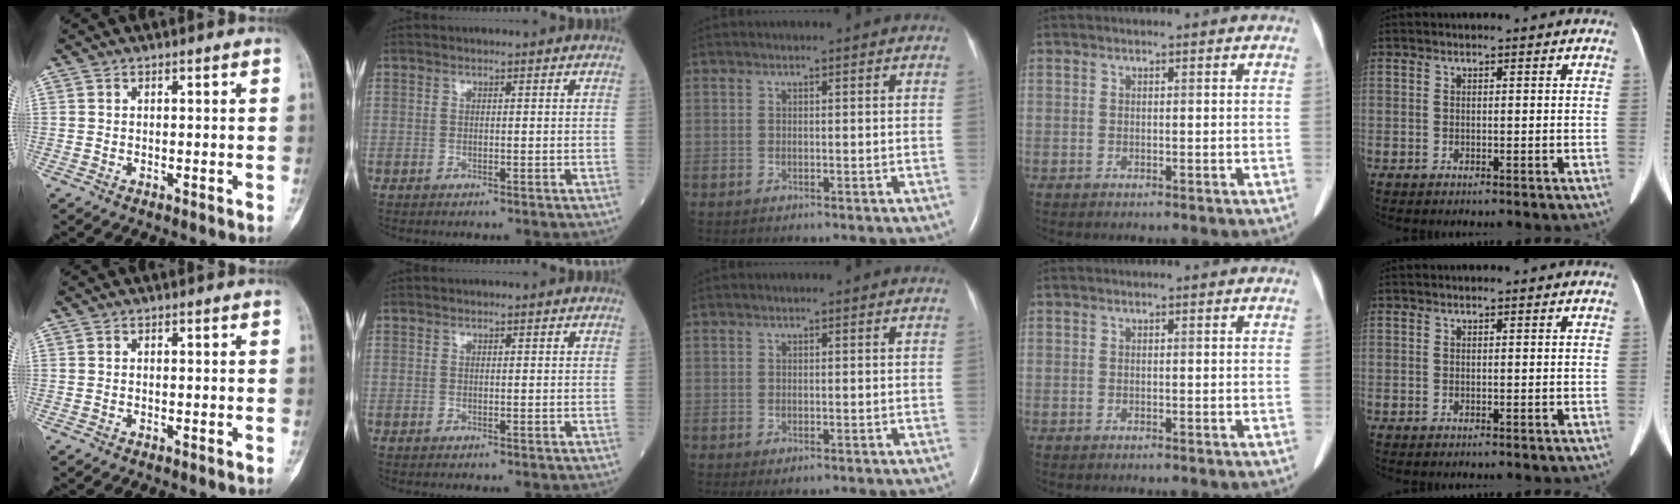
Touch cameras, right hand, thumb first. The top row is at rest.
{"middle": {"total": 0.8, "force": [-0.1, 0.3, 0.8], "torque": [-0.016, -0.004, 0.004]}}